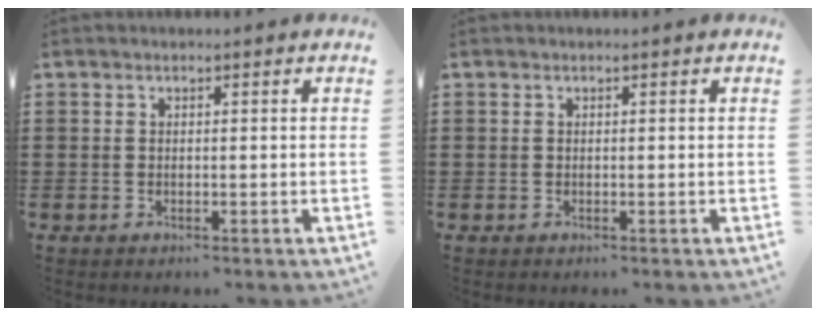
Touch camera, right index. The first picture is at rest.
{"total": 0.0}